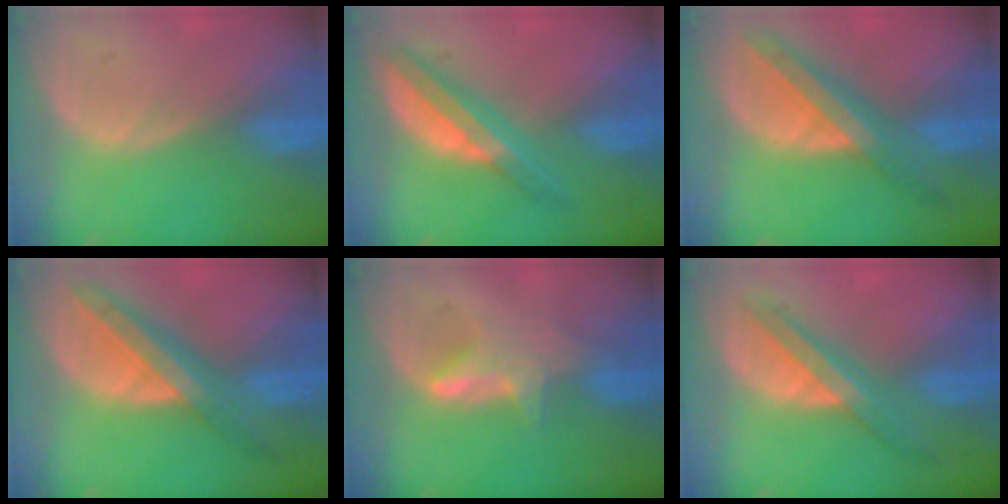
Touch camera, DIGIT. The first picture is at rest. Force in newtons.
{"total": 6.6, "press": 5.8, "slide": 3.2}
{"total": 8.1, "press": 7.2, "slide": 3.7}
{"total": 8.6, "press": 7.6, "slide": 4.1}
{"total": 4.3, "press": 4.3, "slide": 0.4}
{"total": 7.1, "press": 6.0, "slide": 3.9}